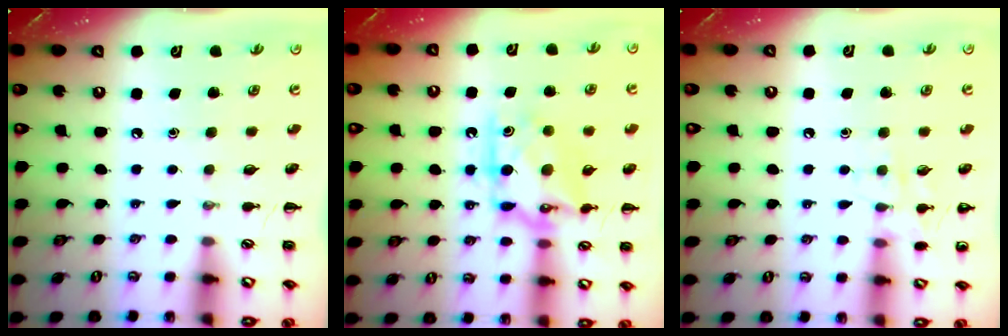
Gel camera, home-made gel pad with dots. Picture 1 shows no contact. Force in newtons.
{"total": 13.1, "press": 13.1, "slide": 0.6}
{"total": 8.0, "press": 7.8, "slide": 1.4}